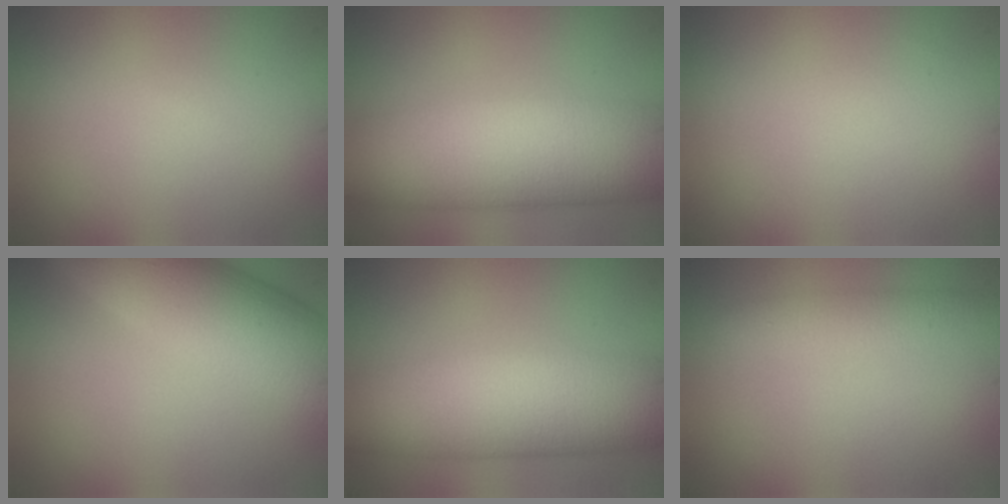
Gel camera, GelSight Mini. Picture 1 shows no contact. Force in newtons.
{"total": 13.2, "press": 13.2, "slide": 0.7}
{"total": 0.0}
{"total": 8.6, "press": 8.6, "slide": 0.1}
{"total": 11.1, "press": 11.1, "slide": 0.6}
{"total": 2.3, "press": 2.3, "slide": 0.2}